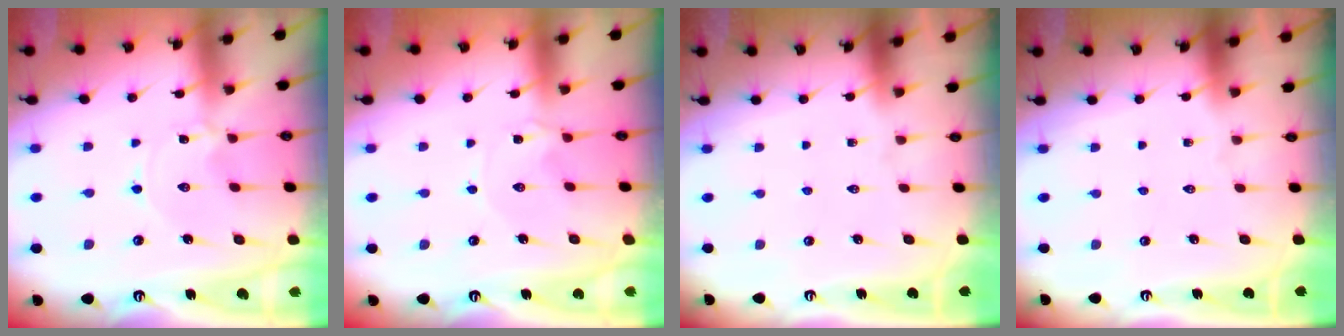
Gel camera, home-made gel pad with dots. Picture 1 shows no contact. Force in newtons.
{"total": 0.7, "press": 0.6, "slide": 0.3}
{"total": 0.0}
{"total": 0.0}